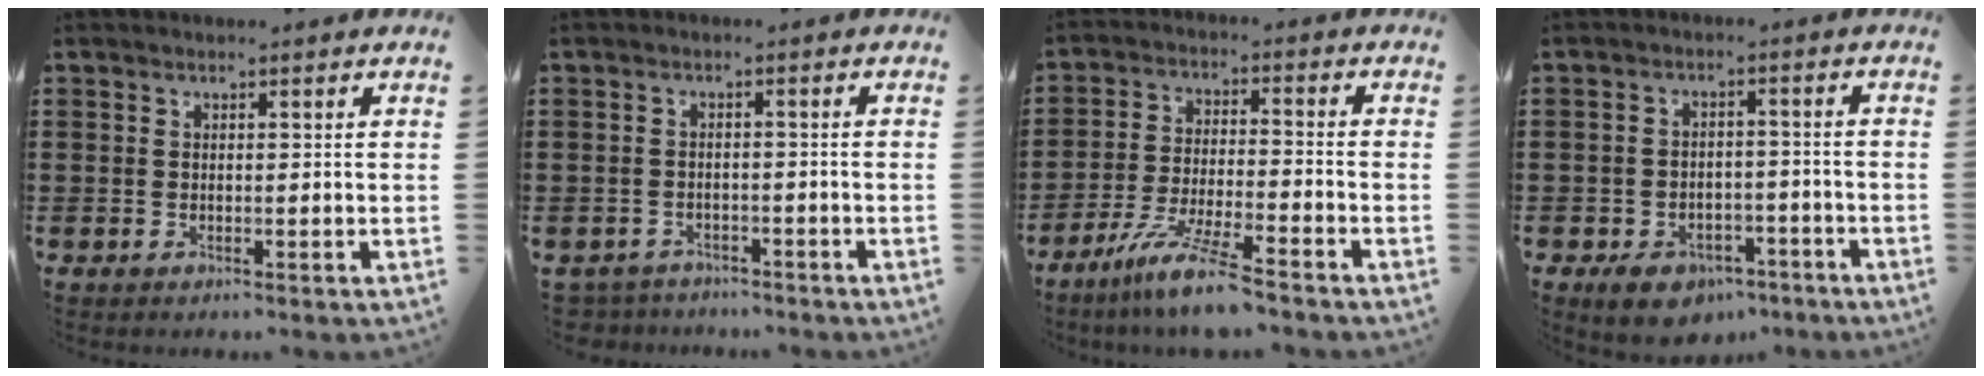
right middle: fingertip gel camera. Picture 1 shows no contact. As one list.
[{"total": 2.2, "force": [-2.1, 0.4, -0.3], "torque": [-0.004, 0.000, -0.048]}, {"total": 8.4, "force": [-6.8, -0.2, 5.0], "torque": [-0.107, -0.015, -0.132]}, {"total": 4.6, "force": [-3.8, 2.3, 1.2], "torque": [-0.029, 0.012, -0.073]}]